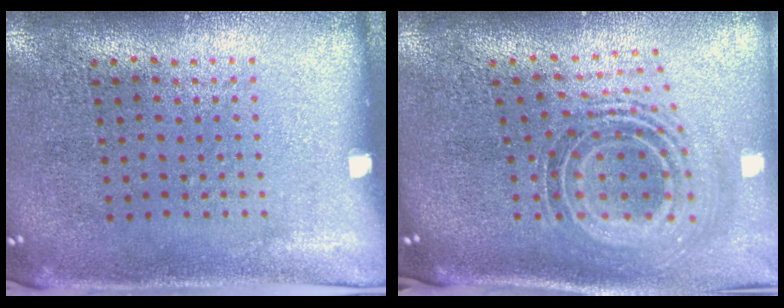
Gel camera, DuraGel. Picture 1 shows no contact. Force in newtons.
{"total": 1.6, "press": 1.3, "slide": 0.9}